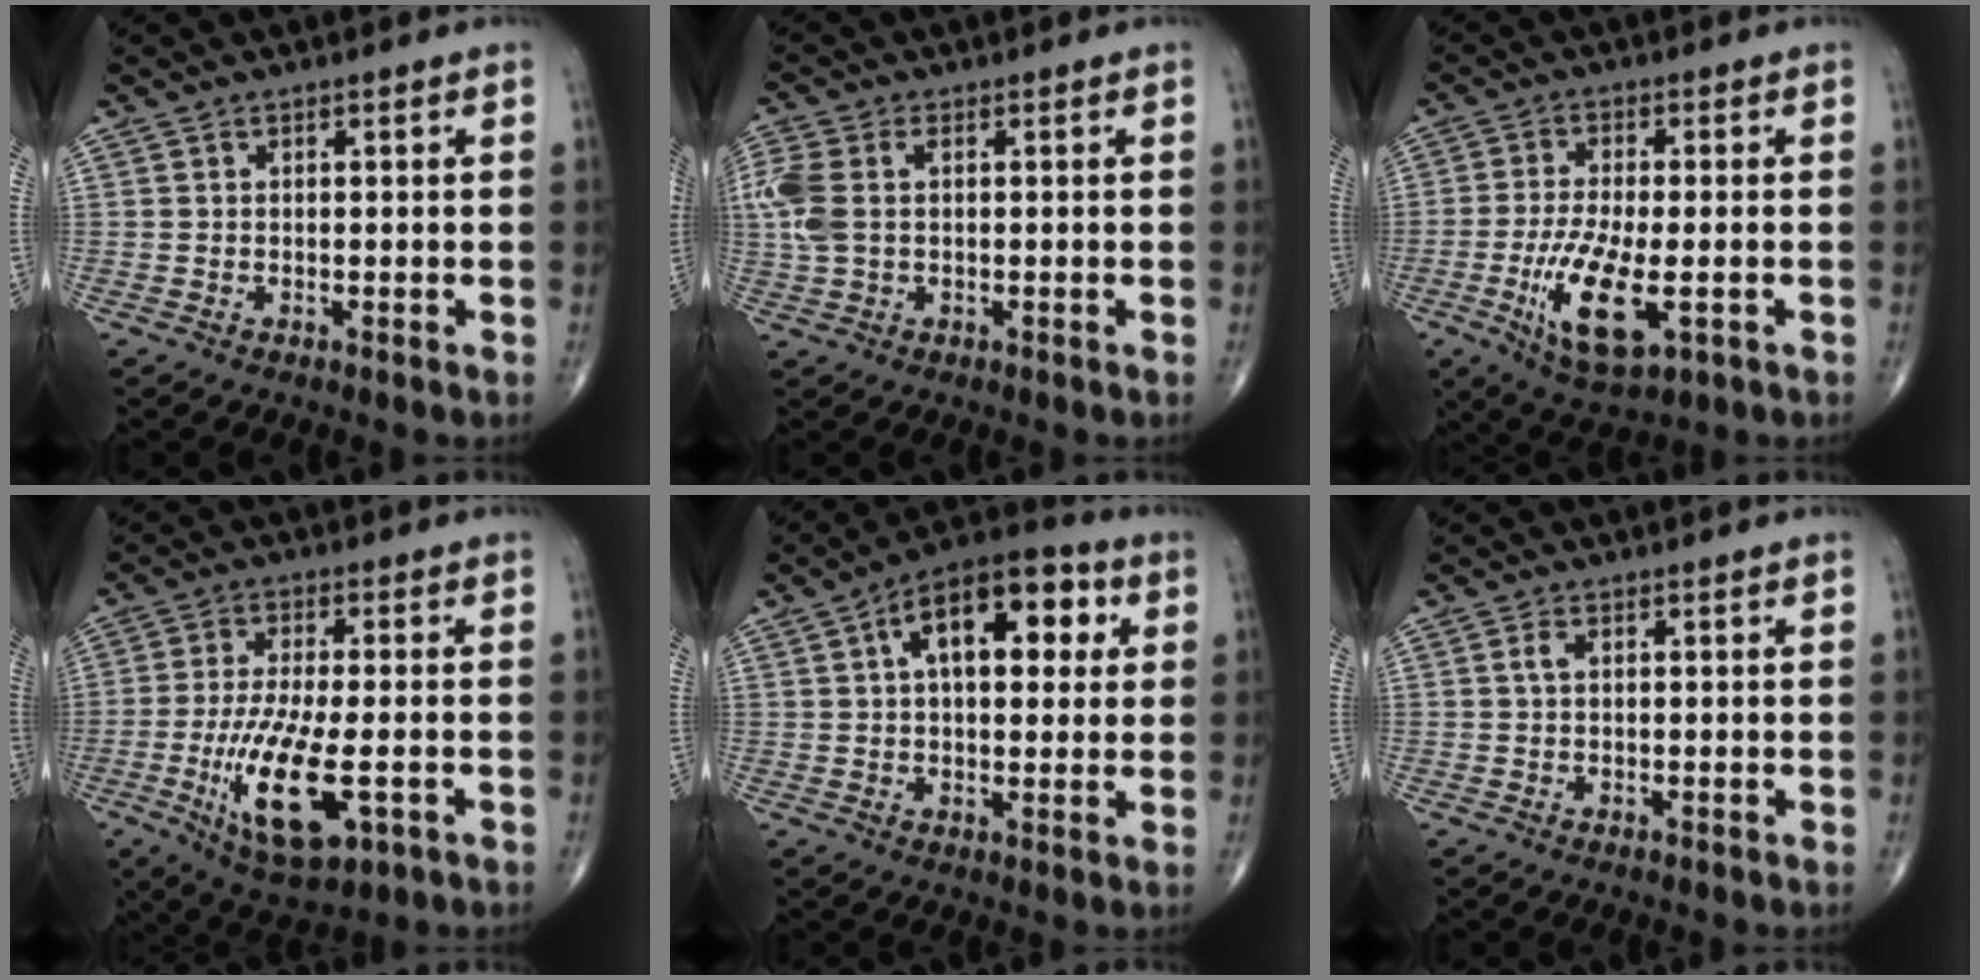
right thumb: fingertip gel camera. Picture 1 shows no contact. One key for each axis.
{"total": 8.0, "fx": 0.9, "fy": 5.0, "fz": 6.2, "tx": -0.181, "ty": 0.019, "tz": 0.020}
{"total": 12.0, "fx": -3.4, "fy": 4.2, "fz": 10.7, "tx": -0.207, "ty": -0.011, "tz": -0.055}
{"total": 14.4, "fx": -4.1, "fy": 5.0, "fz": 12.9, "tx": -0.246, "ty": -0.011, "tz": -0.062}
{"total": 15.9, "fx": 4.5, "fy": 8.2, "fz": 12.8, "tx": -0.162, "ty": 0.022, "tz": 0.060}
{"total": 2.0, "fx": 0.2, "fy": 1.0, "fz": 1.7, "tx": -0.034, "ty": 0.007, "tz": 0.002}